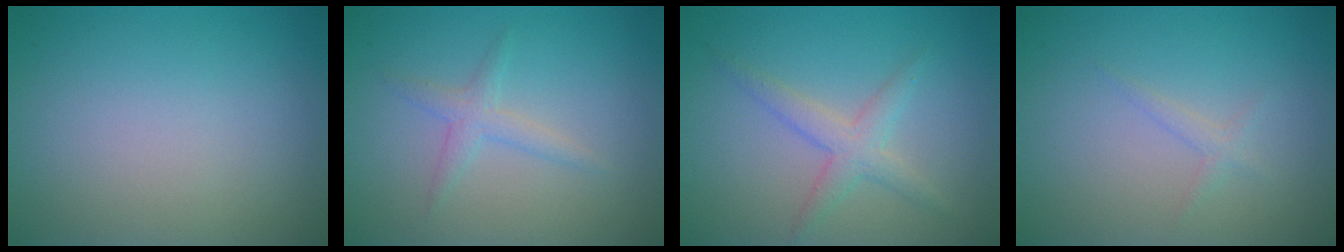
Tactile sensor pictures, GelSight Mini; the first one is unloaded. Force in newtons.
{"total": 1.8, "press": 1.8, "slide": 0.1}
{"total": 2.5, "press": 2.5, "slide": 0.2}
{"total": 0.9, "press": 0.9, "slide": 0.1}